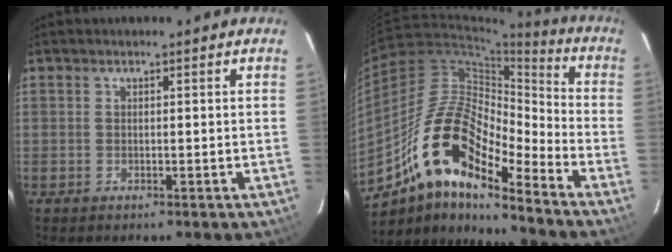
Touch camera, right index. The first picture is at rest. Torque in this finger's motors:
{"motor_torque": [1.11, -1.02, 0.93, 0.14]}